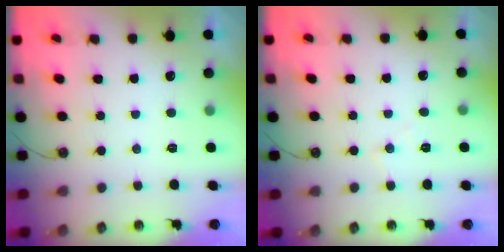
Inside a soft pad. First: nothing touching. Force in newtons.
{"total": 5.4, "press": 5.4, "slide": 0.8}